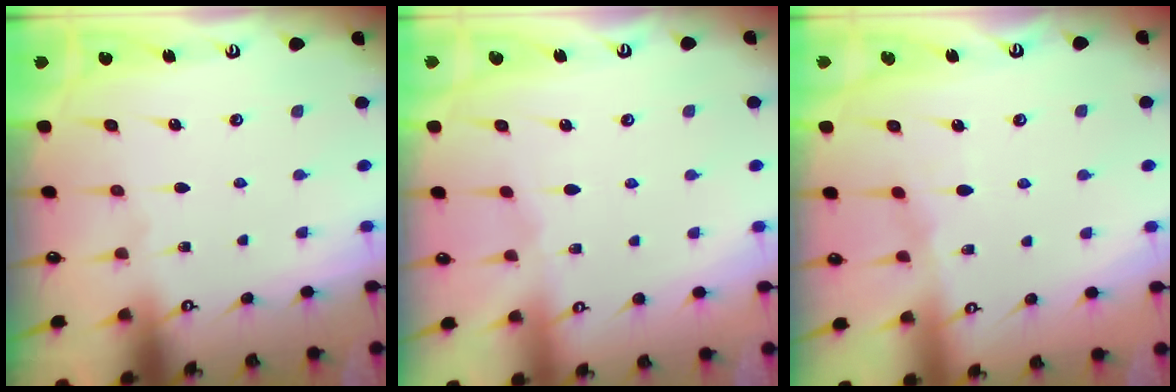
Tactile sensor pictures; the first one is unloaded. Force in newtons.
{"total": 2.4, "press": 2.4, "slide": 0.5}
{"total": 4.7, "press": 4.7, "slide": 0.7}